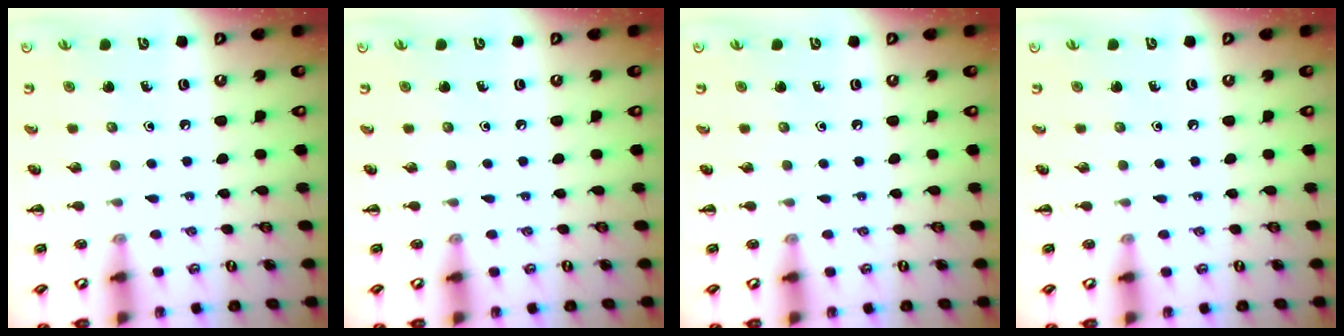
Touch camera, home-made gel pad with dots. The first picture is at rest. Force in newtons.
{"total": 0.0}
{"total": 0.0}
{"total": 0.0}